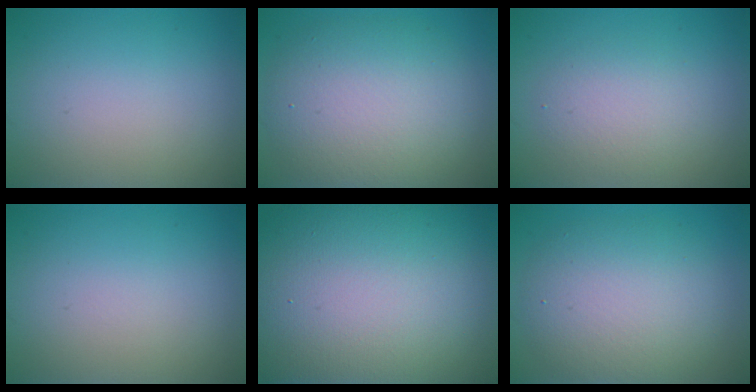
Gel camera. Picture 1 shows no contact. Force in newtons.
{"total": 8.3, "press": 8.3, "slide": 0.4}
{"total": 2.9, "press": 2.9, "slide": 0.3}
{"total": 0.0}
{"total": 22.8, "press": 22.7, "slide": 1.1}
{"total": 6.5, "press": 6.5, "slide": 0.4}